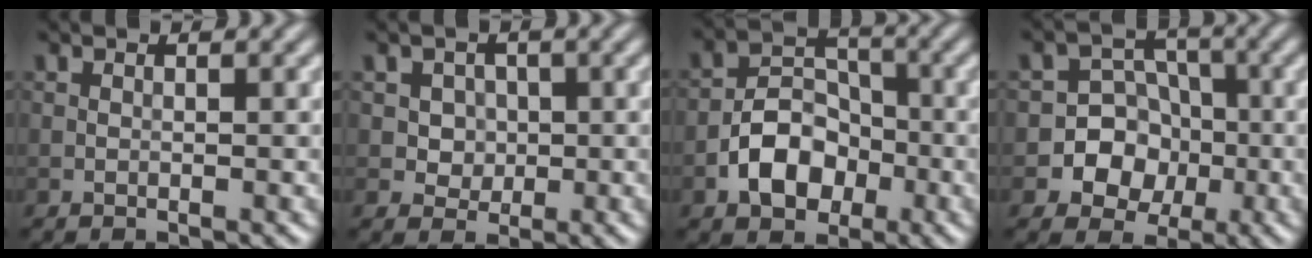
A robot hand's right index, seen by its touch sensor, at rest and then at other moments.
{"total": 2.8, "force": [0.6, 2.5, 1.2], "torque": [-0.013, 0.001, 0.011]}
{"total": 5.1, "force": [-2.1, 3.6, 2.9], "torque": [-0.043, 0.003, -0.041]}
{"total": 7.0, "force": [-1.9, 6.5, 1.8], "torque": [-0.006, 0.014, -0.057]}